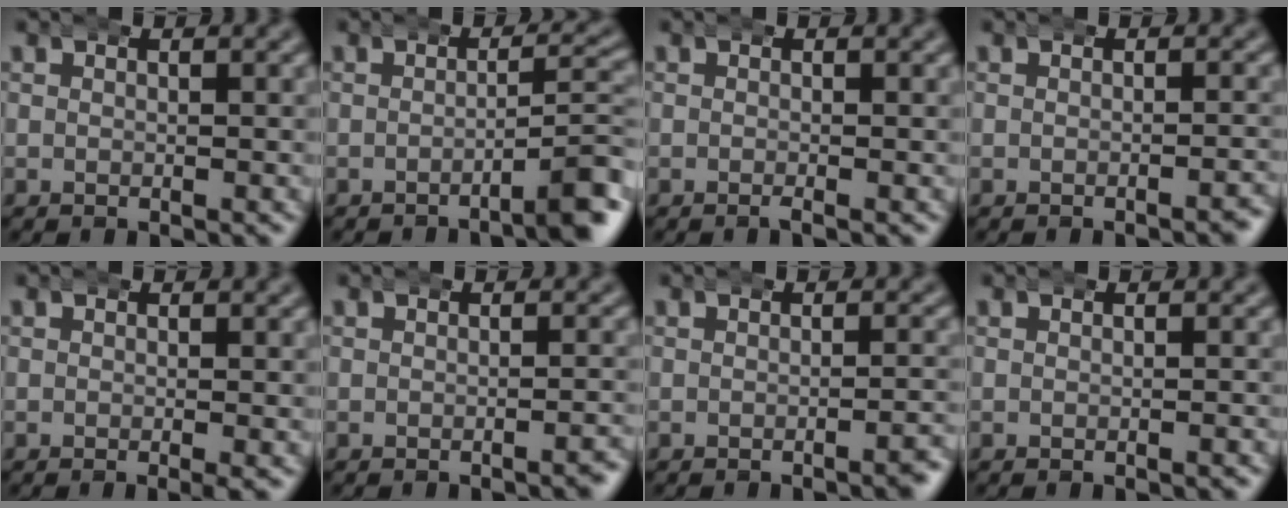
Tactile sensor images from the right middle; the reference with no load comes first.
{"total": 4.3, "force": [-2.3, 0.6, 3.6], "torque": [-0.041, 0.007, -0.042]}
{"total": 0.5, "force": [-0.4, -0.1, 0.4], "torque": [-0.004, 0.001, -0.008]}
{"total": 1.1, "force": [-0.9, 0.0, 0.5], "torque": [-0.003, 0.005, -0.018]}
{"total": 0.7, "force": [-0.2, -0.2, 0.6], "torque": [-0.009, 0.001, -0.006]}
{"total": 1.1, "force": [-0.9, 0.0, 0.6], "torque": [-0.004, 0.005, -0.019]}
{"total": 1.5, "force": [-1.1, 0.1, 1.0], "torque": [-0.009, 0.005, -0.023]}
{"total": 0.0}